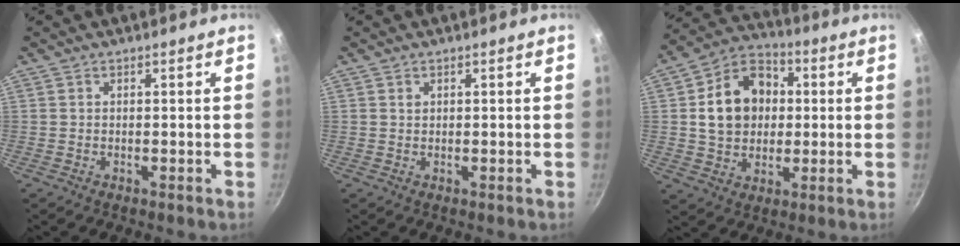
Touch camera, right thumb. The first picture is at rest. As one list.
[{"total": 0.6, "force": [0.3, 0.5, 0.2], "torque": [-0.003, 0.000, 0.005]}, {"total": 14.5, "force": [1.7, 11.5, 8.6], "torque": [-0.116, 0.024, 0.022]}]